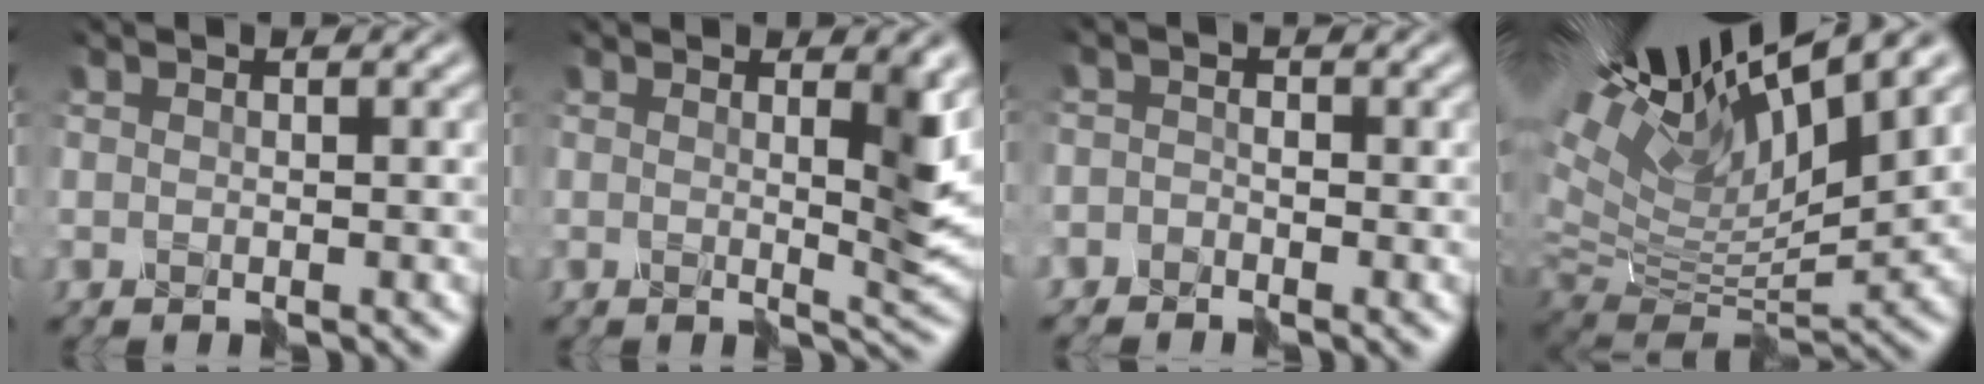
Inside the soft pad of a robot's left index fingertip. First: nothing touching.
{"total": 4.4, "force": [1.1, 1.0, 4.1], "torque": [-0.061, 0.001, 0.015]}
{"total": 1.8, "force": [-1.5, 0.6, -0.8], "torque": [0.016, 0.006, -0.033]}
{"total": 13.6, "force": [8.4, 4.1, 9.9], "torque": [-0.216, 0.044, 0.148]}